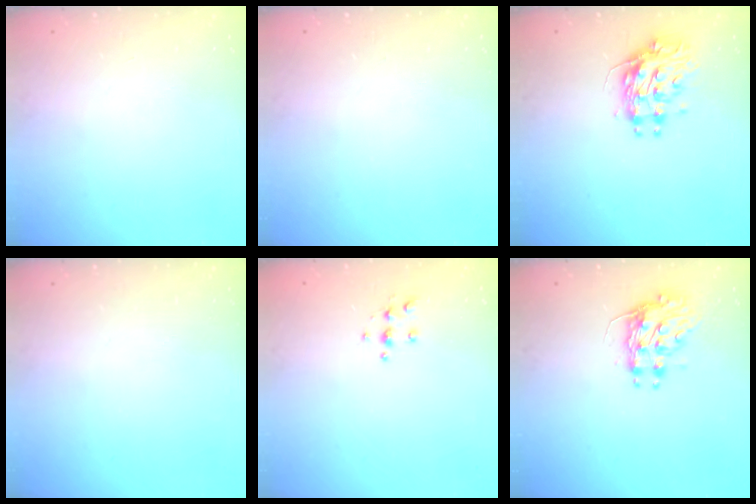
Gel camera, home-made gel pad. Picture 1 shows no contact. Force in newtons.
{"total": 0.0}
{"total": 10.1, "press": 10.0, "slide": 0.9}
{"total": 0.0}
{"total": 4.4, "press": 4.4, "slide": 0.4}
{"total": 9.1, "press": 9.0, "slide": 1.0}